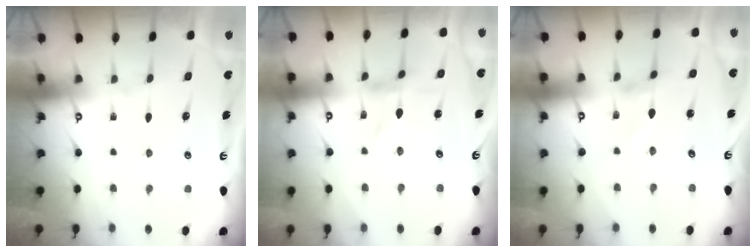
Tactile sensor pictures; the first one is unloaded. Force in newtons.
{"total": 0.0}
{"total": 1.4, "press": 1.4, "slide": 0.1}